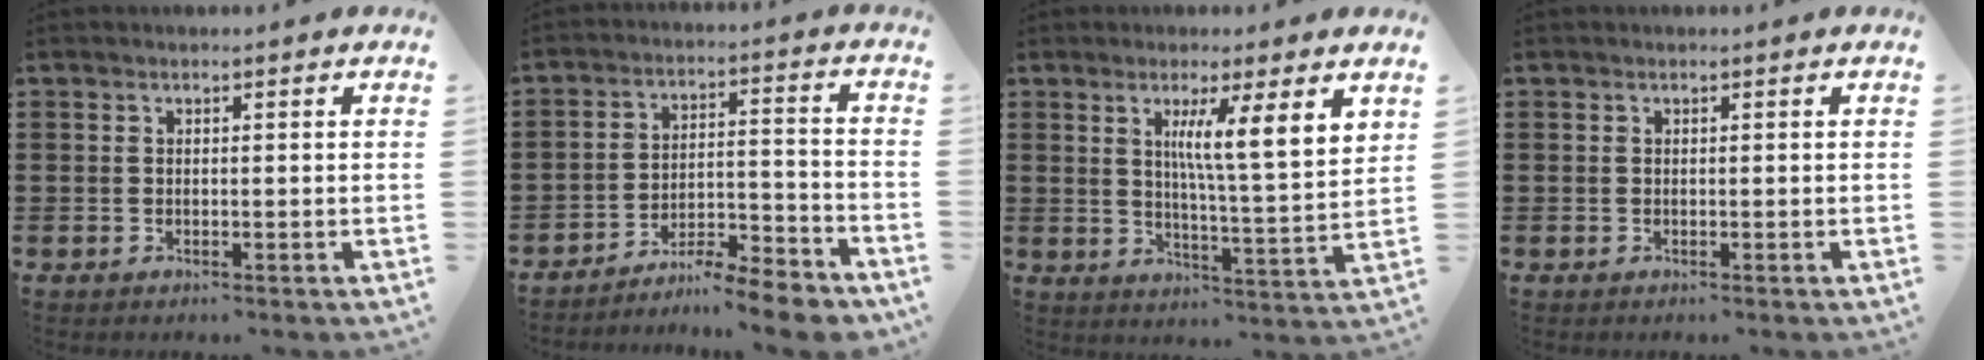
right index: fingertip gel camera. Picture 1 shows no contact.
{"total": 7.2, "force": [-6.8, 0.5, 2.2], "torque": [-0.027, 0.008, -0.132]}
{"total": 6.8, "force": [3.1, -0.3, 6.0], "torque": [-0.110, -0.017, 0.045]}
{"total": 0.0}